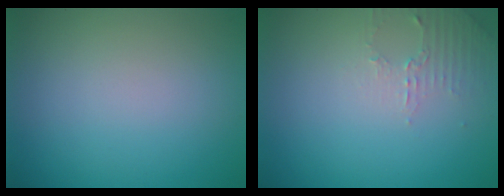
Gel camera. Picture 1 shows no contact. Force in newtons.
{"total": 1.8, "press": 1.7, "slide": 0.5}